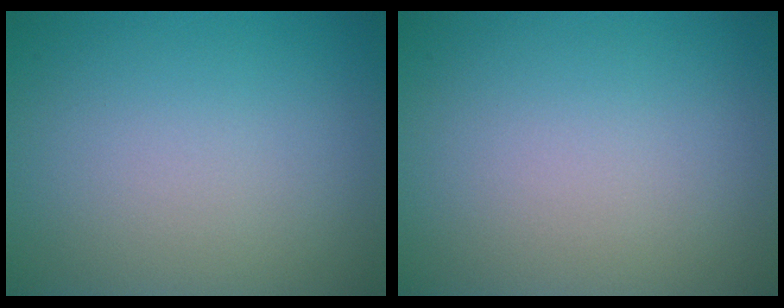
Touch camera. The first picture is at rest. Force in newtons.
{"total": 0.0}